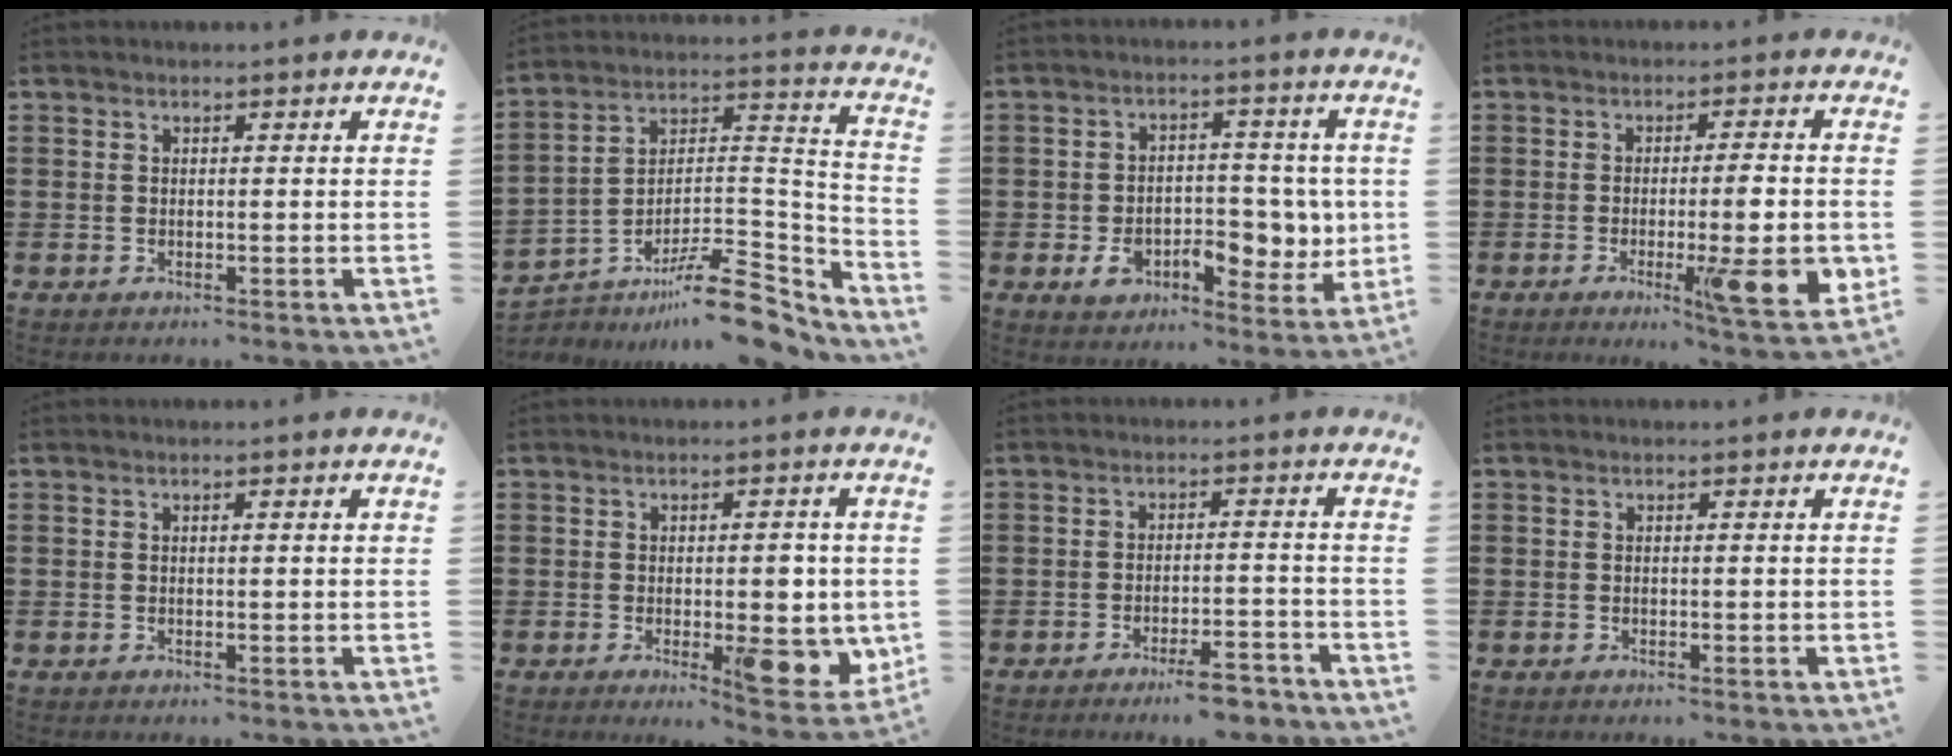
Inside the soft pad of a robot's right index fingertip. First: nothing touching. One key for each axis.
{"total": 11.3, "fx": -8.6, "fy": 3.3, "fz": 6.5, "tx": -0.091, "ty": 0.037, "tz": -0.155}
{"total": 8.4, "fx": -1.2, "fy": 6.0, "fz": 5.8, "tx": -0.077, "ty": 0.008, "tz": -0.019}
{"total": 10.2, "fx": -2.3, "fy": 1.3, "fz": 9.8, "tx": -0.142, "ty": -0.011, "tz": -0.034}
{"total": 0.6, "fx": 0.2, "fy": 0.0, "fz": 0.6, "tx": -0.011, "ty": 0.000, "tz": 0.003}
{"total": 7.5, "fx": -0.9, "fy": 3.1, "fz": 6.8, "tx": -0.082, "ty": -0.005, "tz": -0.014}
{"total": 4.6, "fx": -3.9, "fy": 0.4, "fz": 2.5, "tx": -0.040, "ty": -0.001, "tz": -0.071}
{"total": 0.0}